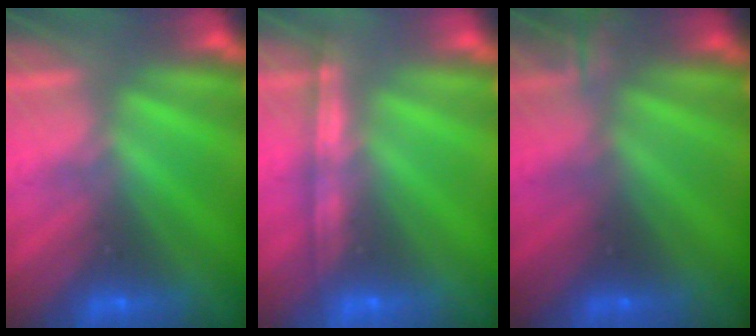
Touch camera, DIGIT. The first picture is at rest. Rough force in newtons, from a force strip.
{"total": 1.1}
{"total": 3.7}